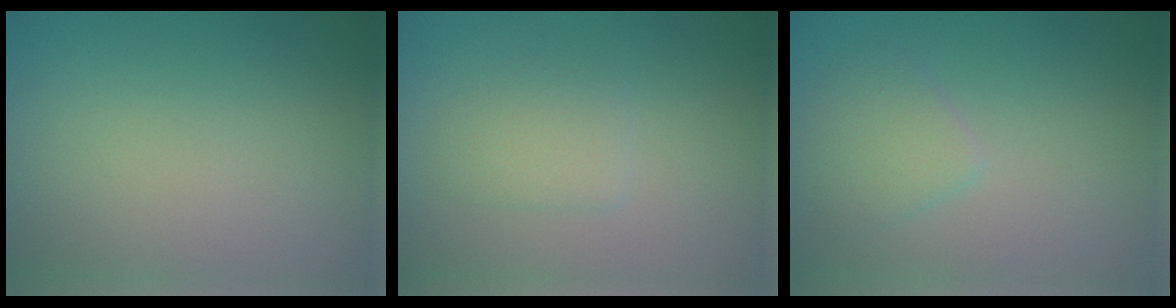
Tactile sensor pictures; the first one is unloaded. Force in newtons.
{"total": 1.7, "press": 1.7, "slide": 0.3}
{"total": 2.1, "press": 2.1, "slide": 0.1}